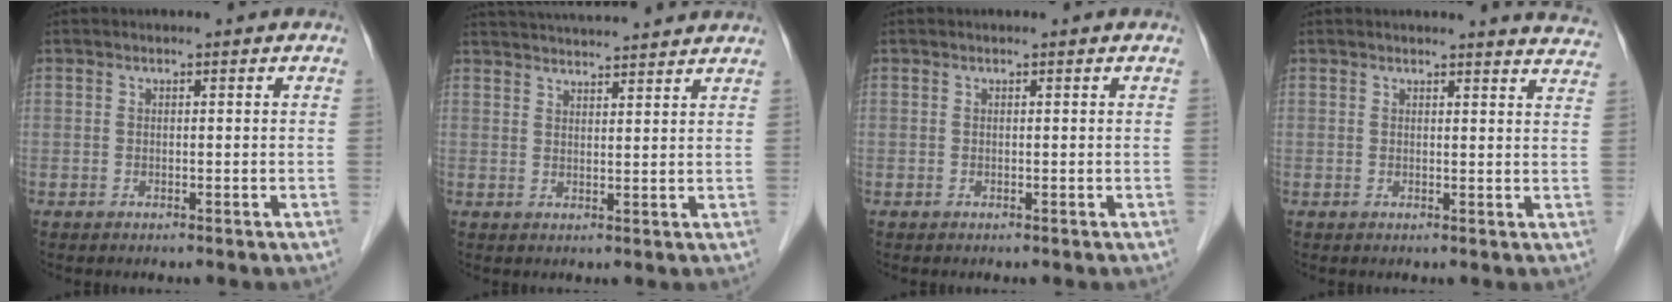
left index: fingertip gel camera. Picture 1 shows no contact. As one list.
[{"total": 13.0, "force": [12.3, 0.5, 4.3], "torque": [-0.079, 0.032, 0.172]}, {"total": 0.0}, {"total": 7.6, "force": [7.5, 0.1, 0.9], "torque": [0.003, -0.040, 0.053]}]